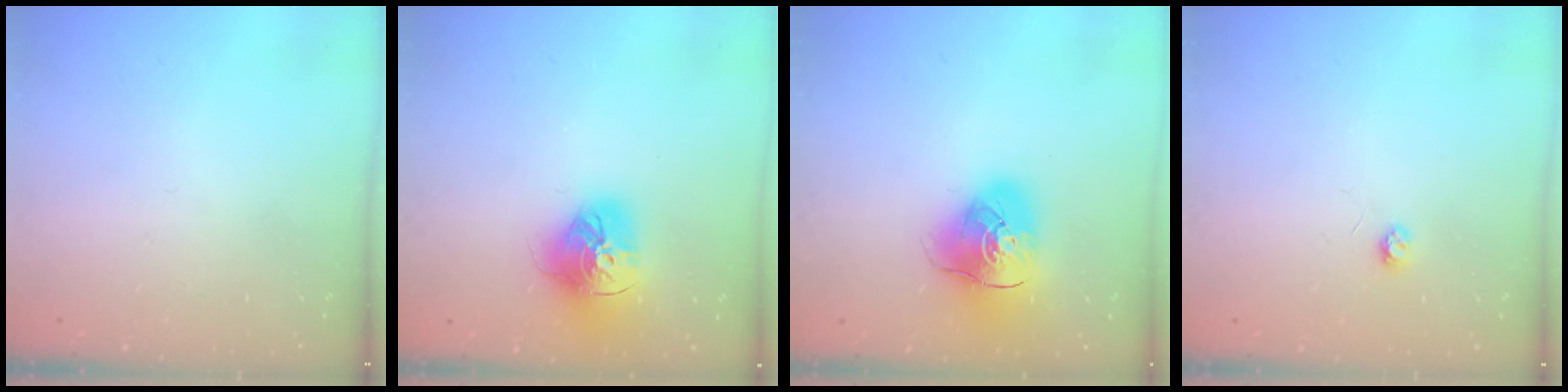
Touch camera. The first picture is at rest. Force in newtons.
{"total": 17.3, "press": 17.2, "slide": 1.8}
{"total": 13.0, "press": 12.9, "slide": 2.0}
{"total": 3.2, "press": 3.2, "slide": 0.3}